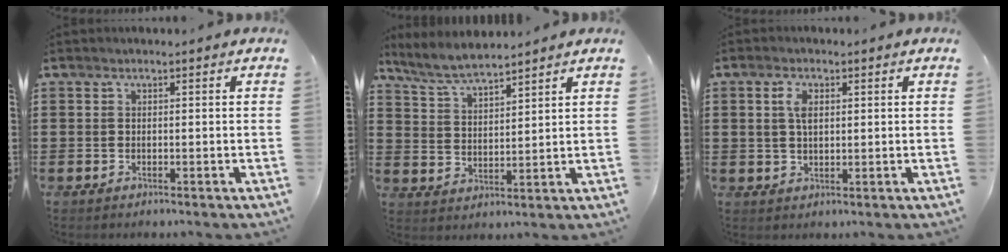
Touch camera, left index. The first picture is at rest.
{"total": 5.6, "force": [5.2, 0.7, 2.0], "torque": [-0.057, -0.016, 0.096]}
{"total": 3.3, "force": [1.0, 1.6, 2.7], "torque": [-0.052, 0.006, 0.015]}